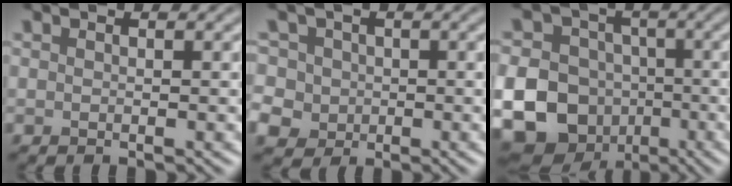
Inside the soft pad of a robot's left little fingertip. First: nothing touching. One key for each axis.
{"total": 7.4, "fx": 0.0, "fy": 6.9, "fz": 2.8, "tx": -0.052, "ty": 0.021, "tz": -0.036}
{"total": 20.6, "fx": -5.5, "fy": 18.7, "fz": 6.4, "tx": -0.171, "ty": -0.044, "tz": -0.125}